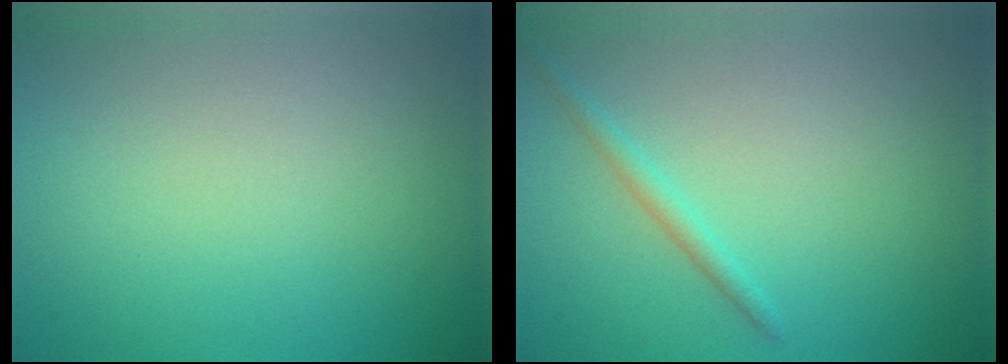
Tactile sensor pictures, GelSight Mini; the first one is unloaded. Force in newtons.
{"total": 1.3, "press": 1.3, "slide": 0.0}